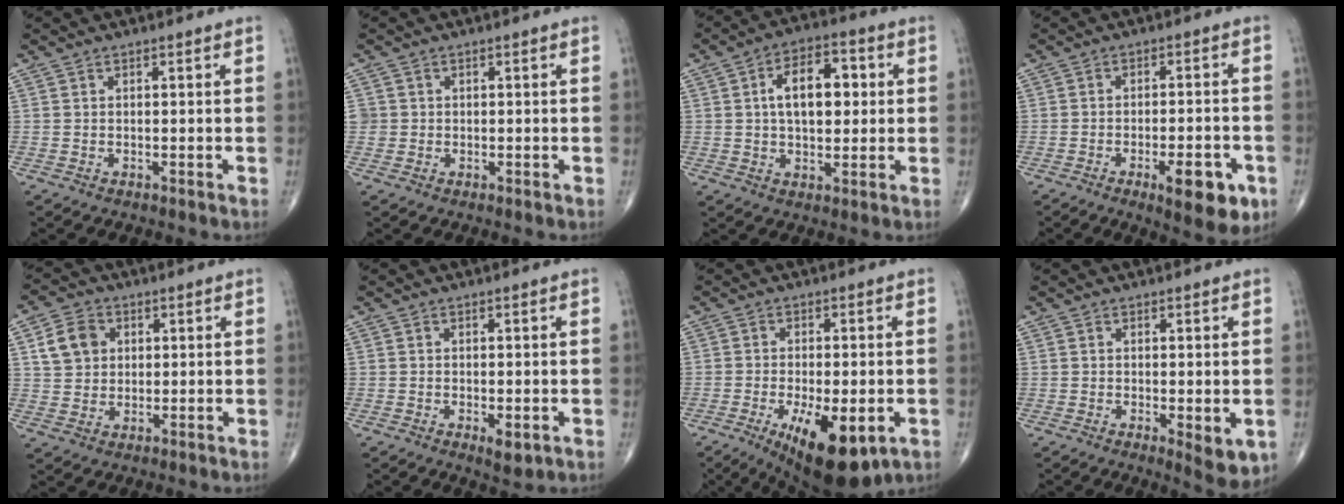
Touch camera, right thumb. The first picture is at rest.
{"total": 1.7, "force": [0.0, 1.7, 0.1], "torque": [0.009, 0.005, 0.000]}
{"total": 11.4, "force": [1.8, 6.5, 9.2], "torque": [-0.121, 0.013, 0.025]}
{"total": 10.4, "force": [-4.6, 3.5, 8.7], "torque": [-0.107, 0.012, -0.057]}
{"total": 7.2, "force": [2.1, 5.9, 3.6], "torque": [-0.046, 0.000, 0.037]}
{"total": 3.3, "force": [-1.1, 1.5, 2.7], "torque": [-0.038, -0.005, -0.014]}
{"total": 14.6, "force": [-5.8, 5.9, 12.0], "torque": [-0.174, -0.007, -0.074]}
{"total": 5.9, "force": [-1.5, 2.0, 5.4], "torque": [-0.073, -0.016, -0.017]}